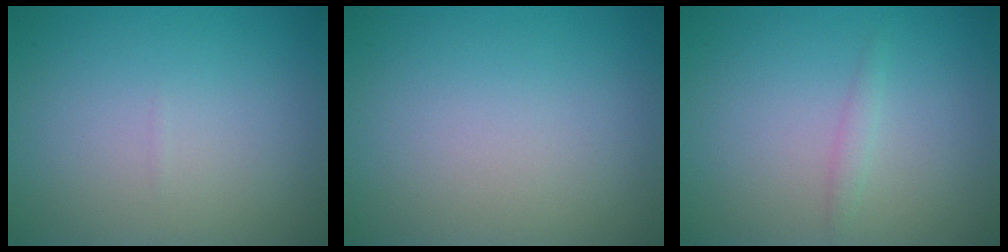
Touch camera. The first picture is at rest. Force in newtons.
{"total": 0.0}
{"total": 0.8, "press": 0.8, "slide": 0.1}